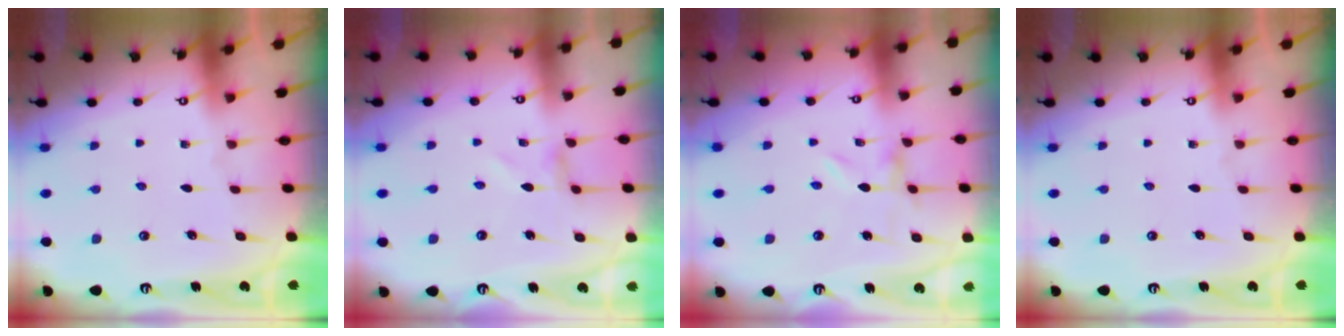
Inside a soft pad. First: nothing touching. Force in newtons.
{"total": 0.8, "press": 0.8, "slide": 0.1}
{"total": 0.0}
{"total": 0.0}